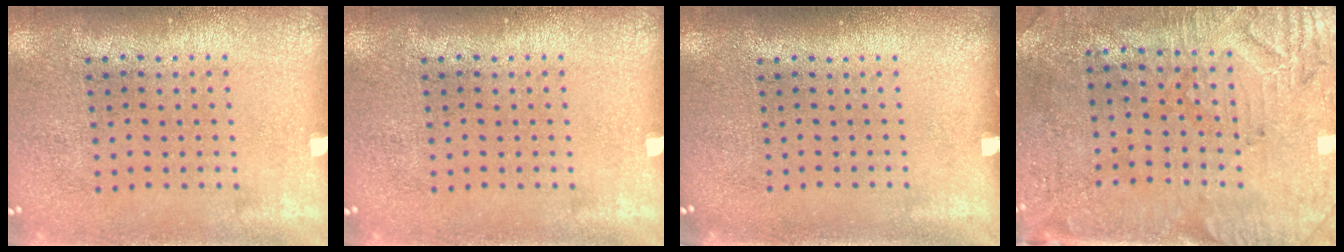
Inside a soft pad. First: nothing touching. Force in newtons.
{"total": 0.0}
{"total": 0.0}
{"total": 3.1, "press": 2.7, "slide": 1.5}